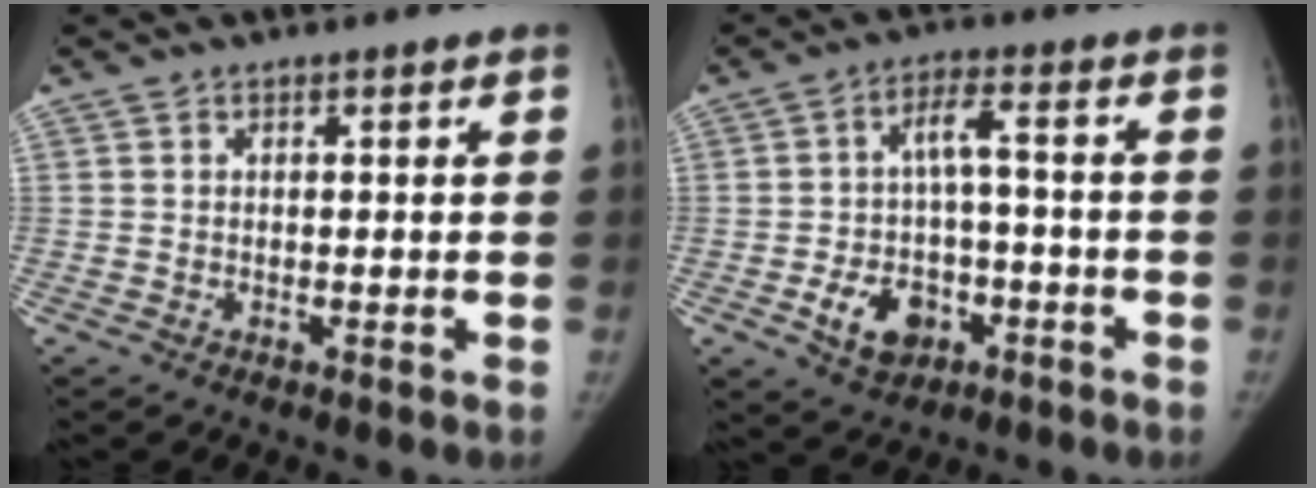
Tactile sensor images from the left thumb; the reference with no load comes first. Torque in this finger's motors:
{"motor_torque": [0.23, 0.28, 1.18, 0.39, 0.07]}